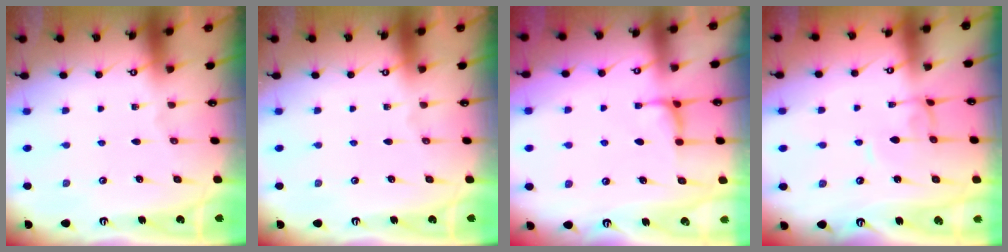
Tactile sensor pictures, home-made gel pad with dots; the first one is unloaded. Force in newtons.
{"total": 0.0}
{"total": 1.2, "press": 1.0, "slide": 0.7}
{"total": 2.0, "press": 2.0, "slide": 0.1}